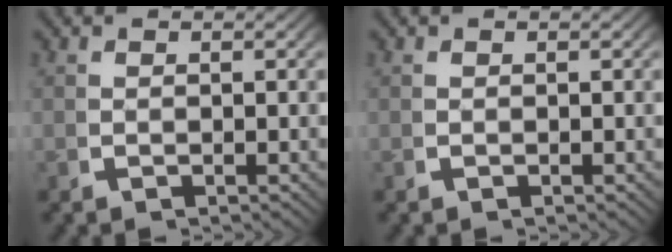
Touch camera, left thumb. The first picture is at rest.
{"total": 0.0}